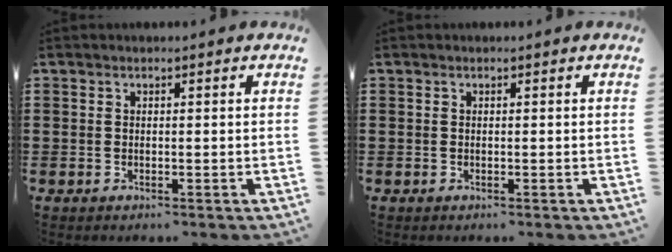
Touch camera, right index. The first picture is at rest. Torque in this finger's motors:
{"motor_torque": [0.00, 0.00, 0.00, 0.00]}